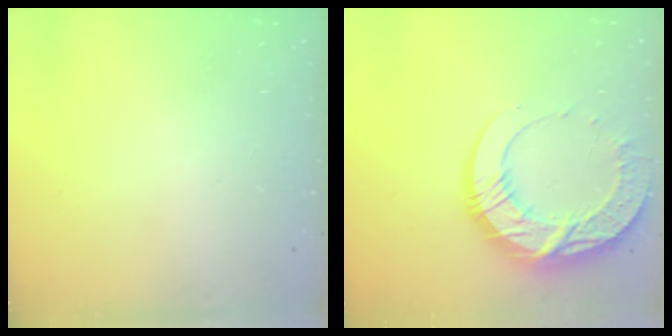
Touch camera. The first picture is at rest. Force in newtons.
{"total": 18.8, "press": 18.8, "slide": 1.7}